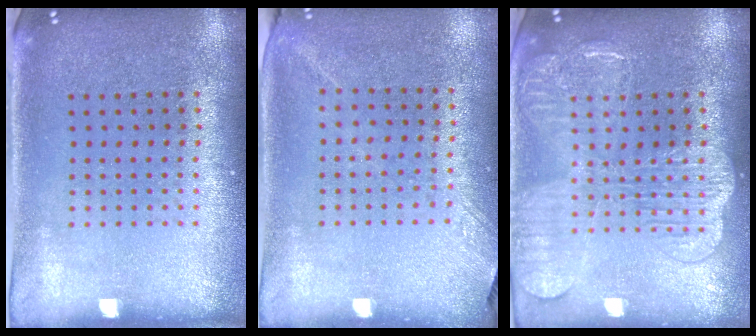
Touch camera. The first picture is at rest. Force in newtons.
{"total": 1.2, "press": 0.9, "slide": 0.8}
{"total": 3.9, "press": 3.9, "slide": 0.5}